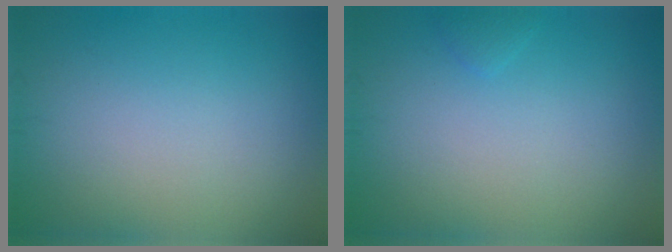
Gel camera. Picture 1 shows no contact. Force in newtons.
{"total": 0.6, "press": 0.6, "slide": 0.0}